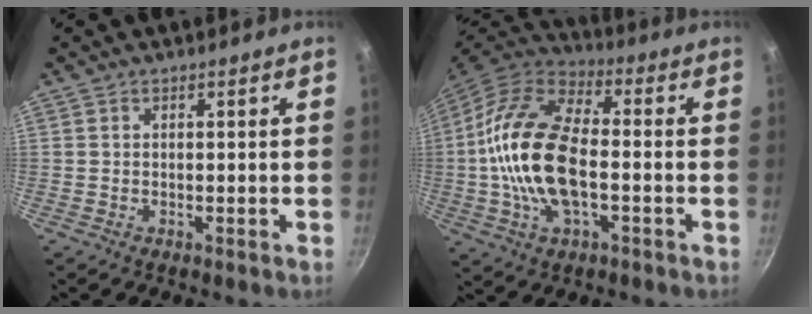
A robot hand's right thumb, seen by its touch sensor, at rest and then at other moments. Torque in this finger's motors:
{"motor_torque": [1.02, 3.99, 1.70, 0.43, 0.50]}